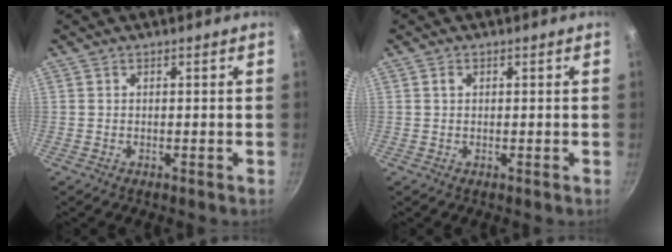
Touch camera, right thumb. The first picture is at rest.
{"total": 0.9, "force": [0.3, 0.7, 0.5], "torque": [-0.007, 0.004, 0.004]}